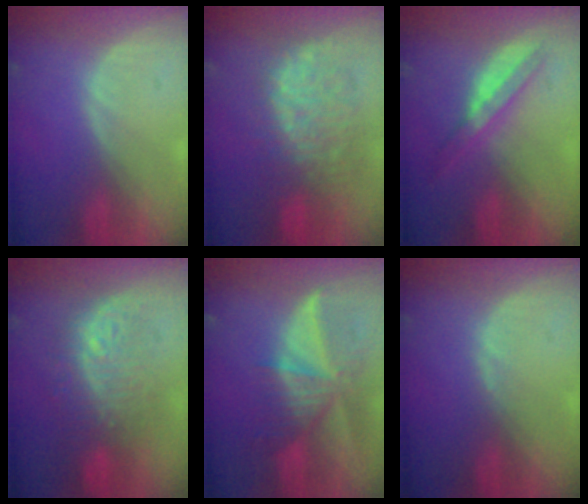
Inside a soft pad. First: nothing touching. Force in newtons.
{"total": 10.4, "press": 9.8, "slide": 3.5}
{"total": 5.0, "press": 4.8, "slide": 1.4}
{"total": 9.5, "press": 9.5, "slide": 0.5}
{"total": 9.8, "press": 8.6, "slide": 4.7}
{"total": 0.6, "press": 0.5, "slide": 0.3}